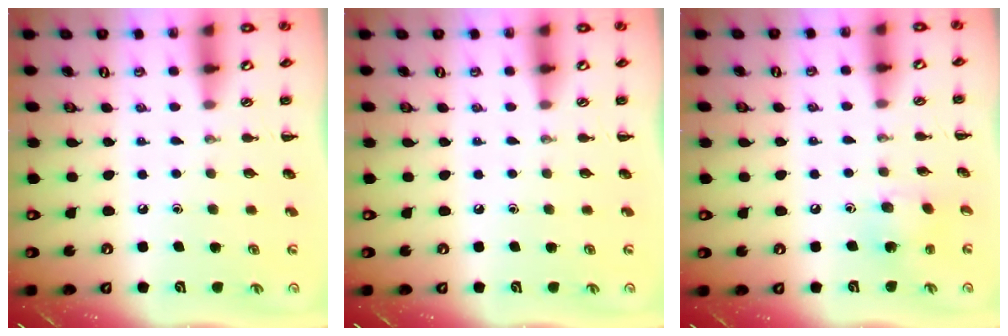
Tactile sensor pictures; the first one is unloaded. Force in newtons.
{"total": 0.0}
{"total": 4.0, "press": 3.9, "slide": 0.7}